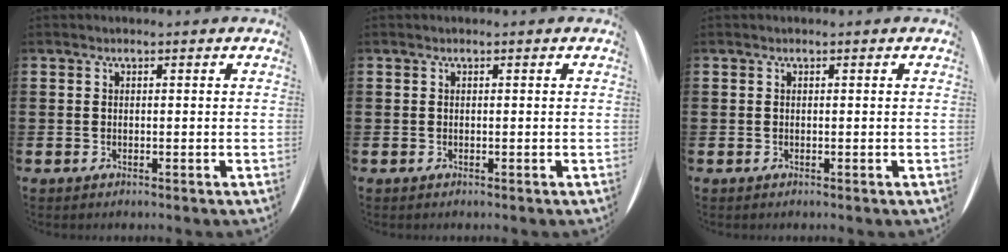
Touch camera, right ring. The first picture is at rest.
{"total": 0.0}
{"total": 0.0}